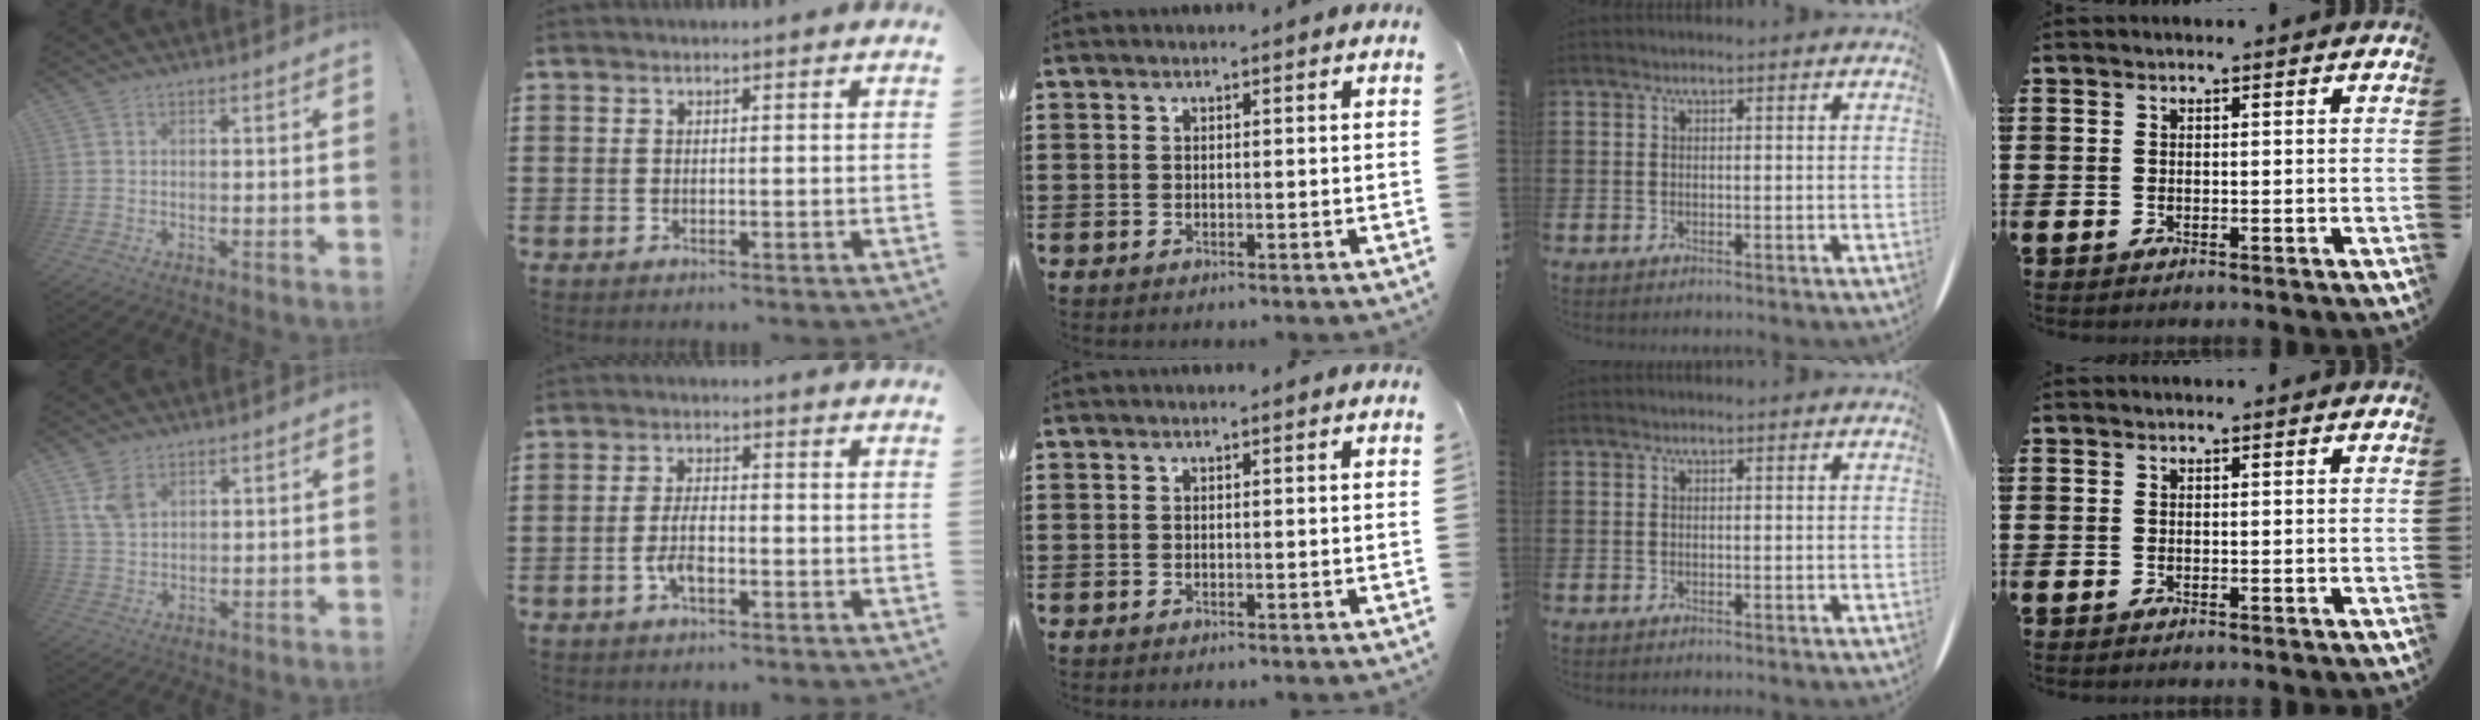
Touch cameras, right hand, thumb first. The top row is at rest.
{"thumb": {"total": 5.5, "force": [3.3, 3.2, 3.0], "torque": [-0.054, -0.011, 0.064]}, "index": {"total": 4.1, "force": [-1.5, 1.4, 3.6], "torque": [-0.085, -0.005, -0.032]}}